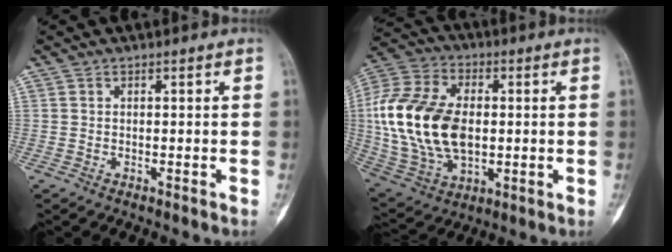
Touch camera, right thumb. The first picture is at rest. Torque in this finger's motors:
{"motor_torque": [-0.71, 2.09, 1.88, -0.04, 0.25]}